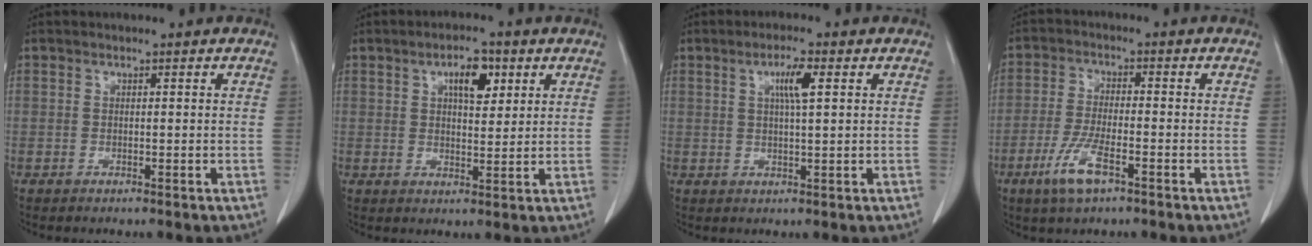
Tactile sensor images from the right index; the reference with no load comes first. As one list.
[{"total": 5.5, "force": [2.4, 2.2, 4.4], "torque": [-0.073, 0.004, 0.039]}, {"total": 4.1, "force": [1.4, 0.3, 3.9], "torque": [-0.070, 0.000, 0.024]}, {"total": 6.8, "force": [-3.7, 1.4, 5.5], "torque": [-0.118, -0.010, -0.068]}]